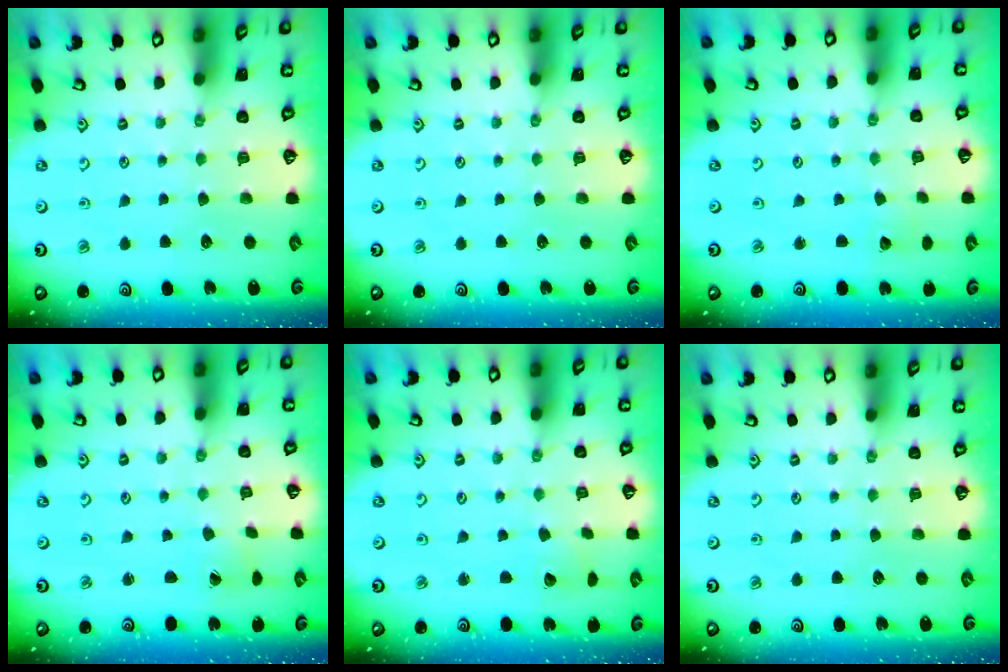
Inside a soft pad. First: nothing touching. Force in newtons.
{"total": 0.0}
{"total": 2.4, "press": 2.4, "slide": 0.3}
{"total": 1.4, "press": 1.4, "slide": 0.3}
{"total": 3.3, "press": 3.3, "slide": 0.3}
{"total": 0.0}